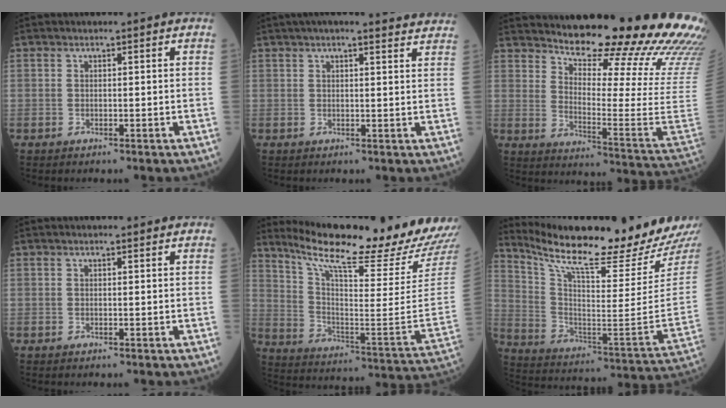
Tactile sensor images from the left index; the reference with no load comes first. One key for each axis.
{"total": 11.8, "fx": 10.6, "fy": 1.2, "fz": 5.0, "tx": -0.061, "ty": 0.027, "tz": 0.116}
{"total": 28.5, "fx": 24.8, "fy": 1.4, "fz": 14.2, "tx": -0.194, "ty": -0.127, "tz": 0.307}
{"total": 1.8, "fx": 1.7, "fy": 0.2, "fz": 0.7, "tx": -0.011, "ty": 0.013, "tz": 0.020}
{"total": 25.4, "fx": 23.0, "fy": -0.5, "fz": 10.9, "tx": -0.193, "ty": -0.096, "tz": 0.330}
{"total": 23.4, "fx": 21.0, "fy": -0.6, "fz": 10.2, "tx": -0.189, "ty": -0.089, "tz": 0.319}